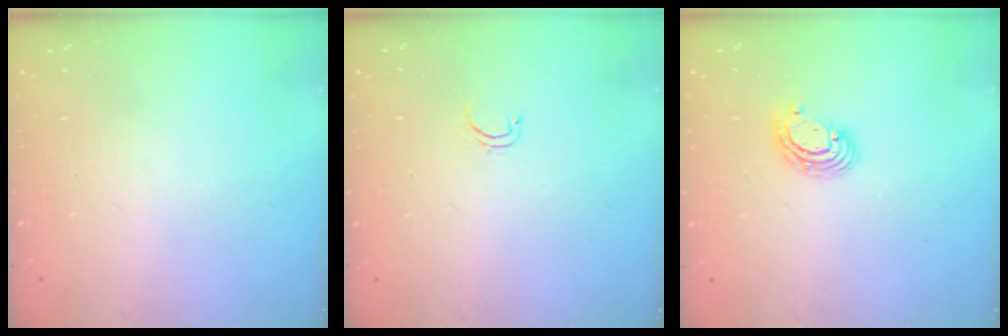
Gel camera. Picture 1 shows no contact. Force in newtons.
{"total": 2.6, "press": 2.5, "slide": 0.4}
{"total": 5.2, "press": 5.2, "slide": 0.3}